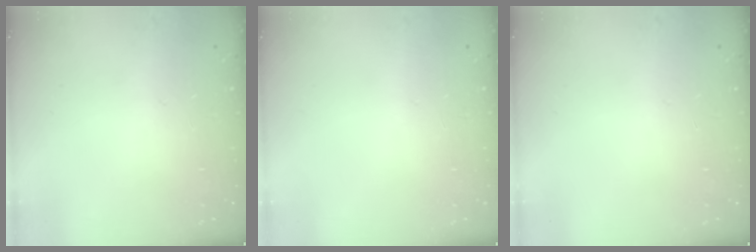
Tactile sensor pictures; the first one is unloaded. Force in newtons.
{"total": 0.0}
{"total": 0.0}